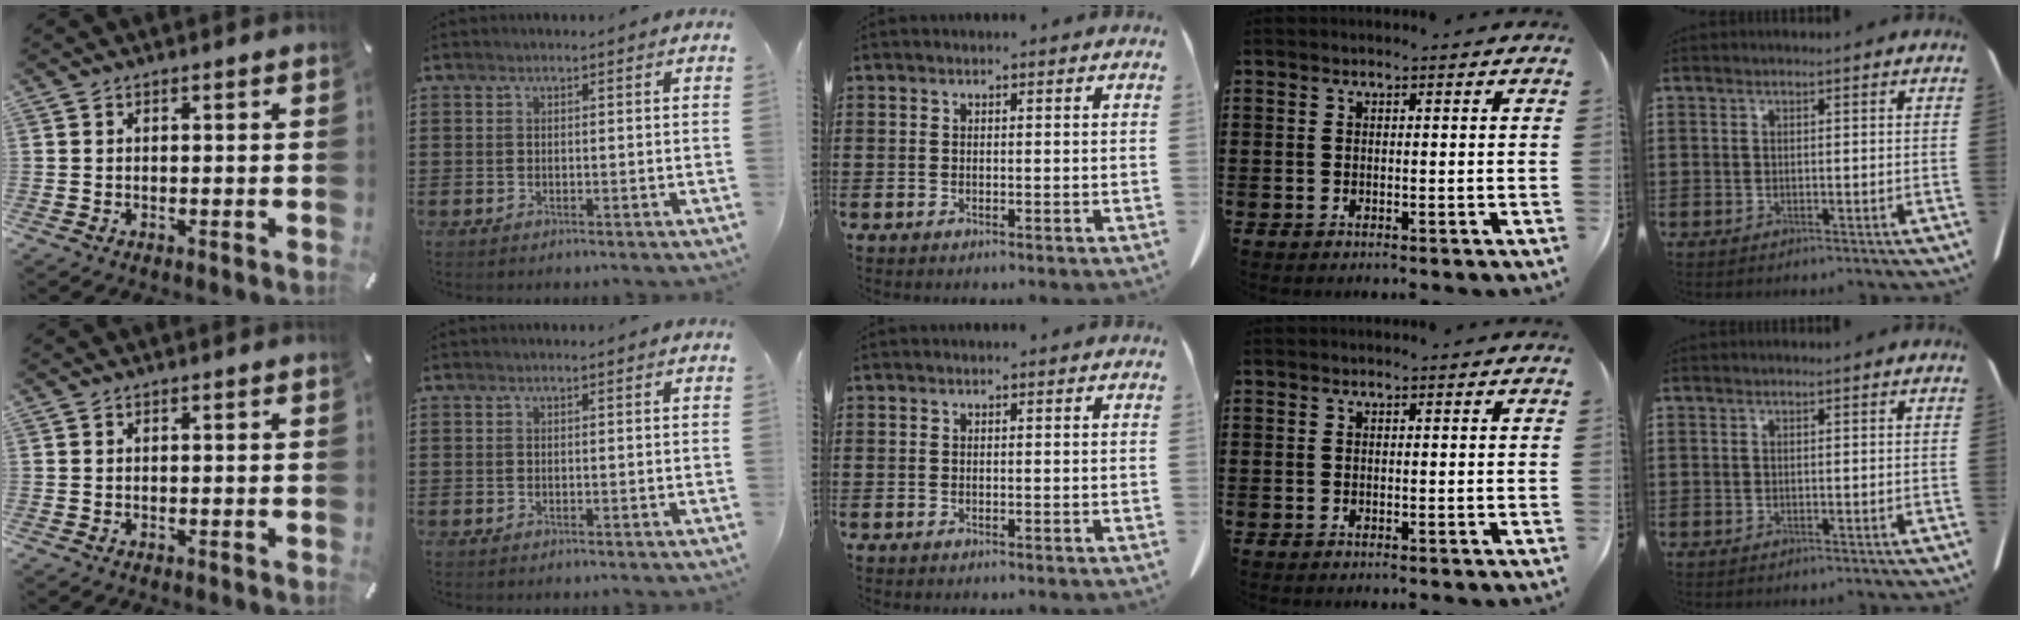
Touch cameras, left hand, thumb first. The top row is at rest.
{}